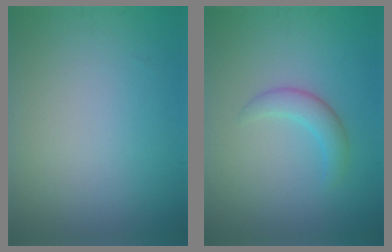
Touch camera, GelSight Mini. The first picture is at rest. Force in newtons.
{"total": 2.2, "press": 2.2, "slide": 0.2}